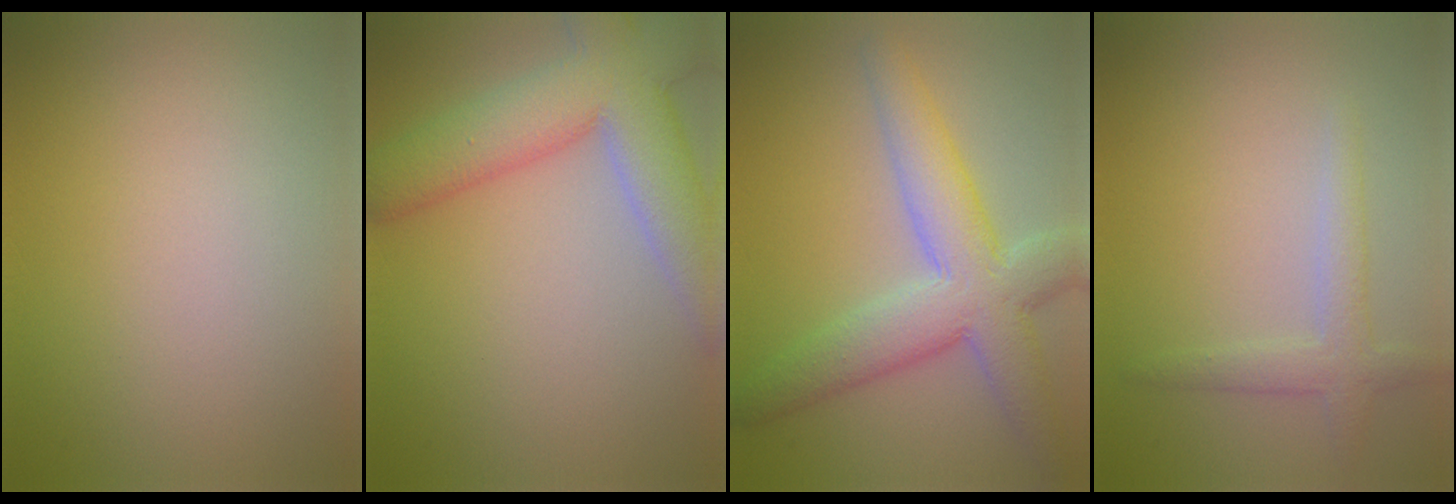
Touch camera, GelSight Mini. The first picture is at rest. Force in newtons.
{"total": 9.0, "press": 9.0, "slide": 0.6}
{"total": 7.4, "press": 7.4, "slide": 0.5}
{"total": 2.3, "press": 2.3, "slide": 0.2}